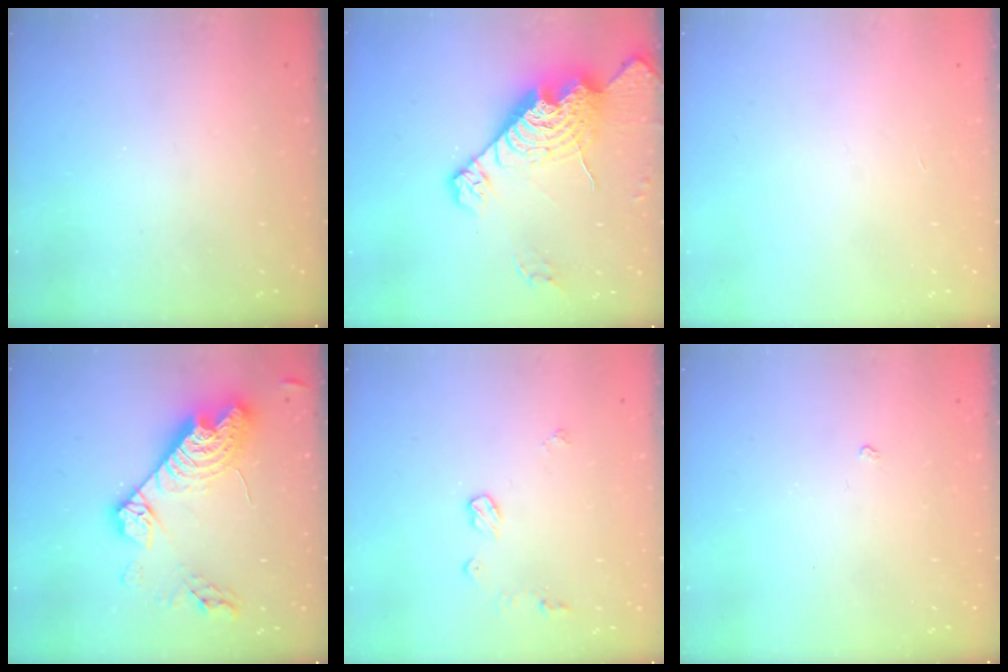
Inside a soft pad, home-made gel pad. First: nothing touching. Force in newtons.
{"total": 20.7, "press": 20.6, "slide": 1.8}
{"total": 0.0}
{"total": 19.2, "press": 19.1, "slide": 1.5}
{"total": 7.1, "press": 7.1, "slide": 0.2}
{"total": 1.7, "press": 1.7, "slide": 0.3}